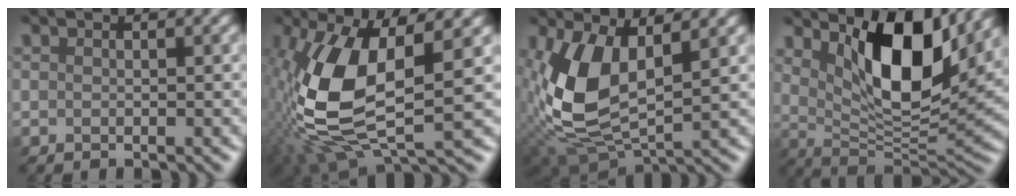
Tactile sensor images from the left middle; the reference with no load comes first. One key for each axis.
{"total": 10.2, "fx": -0.2, "fy": 4.6, "fz": 9.1, "tx": -0.228, "ty": -0.009, "tz": -0.001}
{"total": 8.2, "fx": 1.0, "fy": 4.2, "fz": 7.0, "tx": -0.178, "ty": -0.001, "tz": 0.016}
{"total": 8.8, "fx": 4.1, "fy": 2.8, "fz": 7.3, "tx": -0.132, "ty": -0.017, "tz": 0.071}